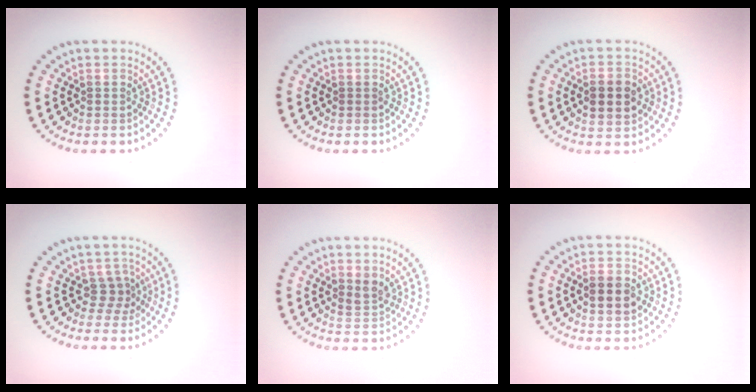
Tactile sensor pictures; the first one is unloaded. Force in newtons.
{"total": 0.0}
{"total": 3.7, "press": 3.7, "slide": 0.2}
{"total": 1.8, "press": 1.1, "slide": 1.4}
{"total": 1.6, "press": 1.4, "slide": 0.8}
{"total": 3.5, "press": 3.5, "slide": 0.2}